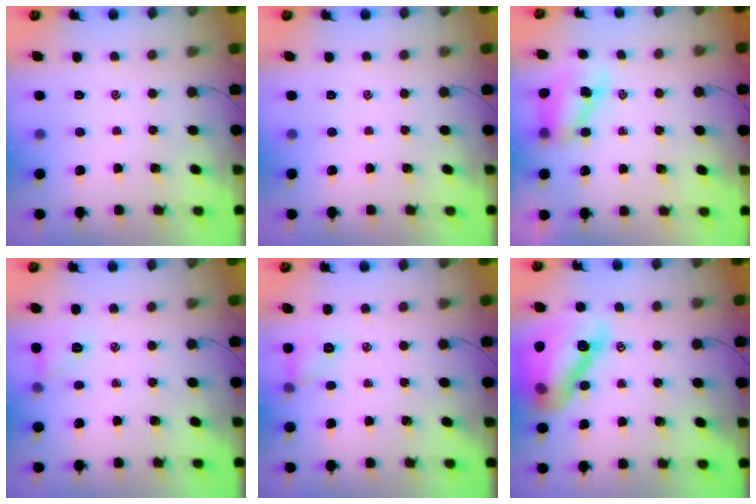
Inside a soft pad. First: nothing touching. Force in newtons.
{"total": 0.0}
{"total": 8.6, "press": 8.4, "slide": 1.5}
{"total": 6.6, "press": 6.5, "slide": 1.2}
{"total": 6.5, "press": 6.4, "slide": 0.8}
{"total": 16.2, "press": 15.6, "slide": 4.6}